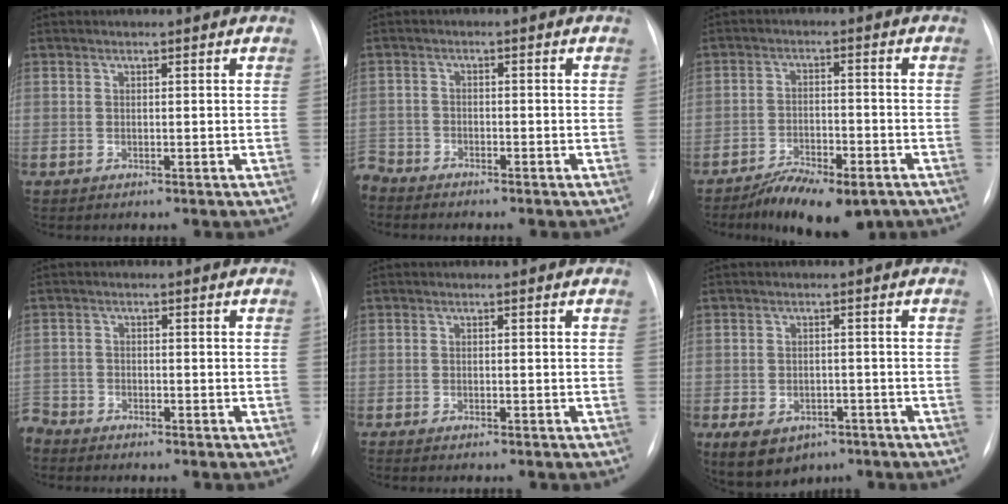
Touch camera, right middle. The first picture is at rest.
{"total": 4.5, "force": [-4.3, 1.4, 0.5], "torque": [-0.005, -0.009, -0.083]}
{"total": 10.1, "force": [-7.4, 3.5, 5.9], "torque": [-0.087, -0.005, -0.116]}
{"total": 4.4, "force": [-4.2, 1.4, 0.4], "torque": [-0.004, -0.008, -0.081]}
{"total": 3.7, "force": [-3.1, 0.5, 1.9], "torque": [-0.026, -0.006, -0.033]}
{"total": 8.6, "force": [-4.8, 5.8, 4.0], "torque": [-0.076, 0.006, -0.063]}